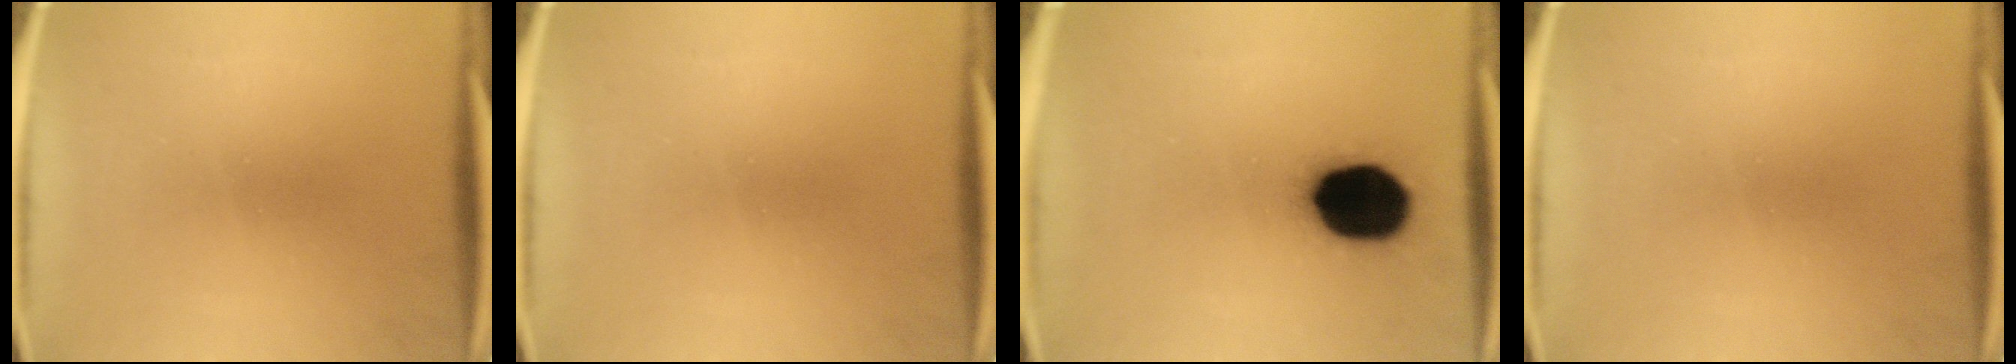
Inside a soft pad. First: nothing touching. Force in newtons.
{"total": 0.0}
{"total": 18.3}
{"total": 0.0}